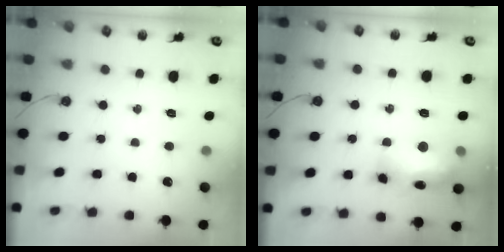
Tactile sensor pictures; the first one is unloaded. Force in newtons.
{"total": 15.0, "press": 14.9, "slide": 1.3}